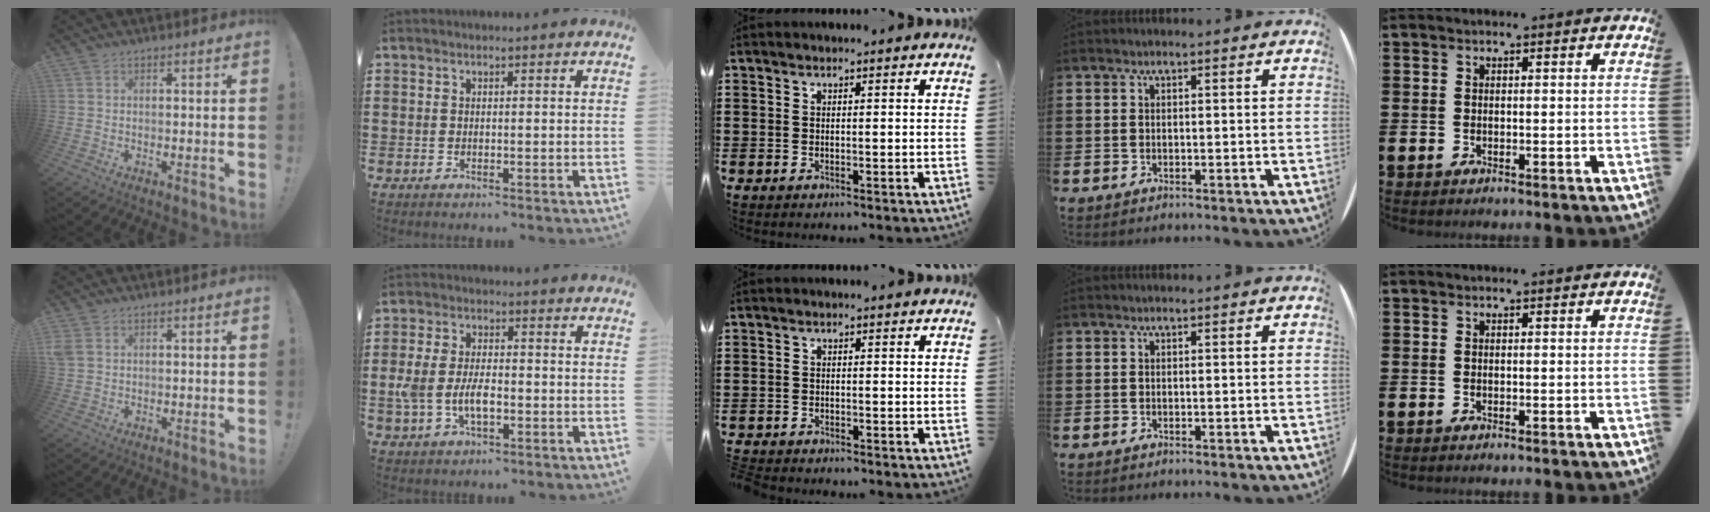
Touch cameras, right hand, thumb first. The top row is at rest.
{"thumb": {"total": 2.4, "force": [0.7, 1.3, 1.9], "torque": [-0.035, 0.004, 0.015]}, "index": {"total": 6.0, "force": [-1.5, 3.2, 4.9], "torque": [-0.119, -0.001, -0.034]}, "middle": {"total": 1.1, "force": [-1.1, 0.1, 0.0], "torque": [-0.004, 0.000, -0.023]}}